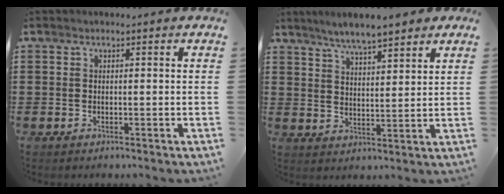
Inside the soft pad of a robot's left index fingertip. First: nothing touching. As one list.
[{"total": 5.5, "force": [5.0, 0.7, 2.3], "torque": [-0.063, -0.011, 0.088]}]